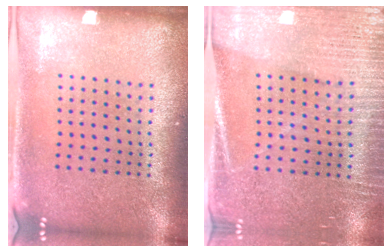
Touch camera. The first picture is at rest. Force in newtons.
{"total": 3.3, "press": 2.9, "slide": 1.5}